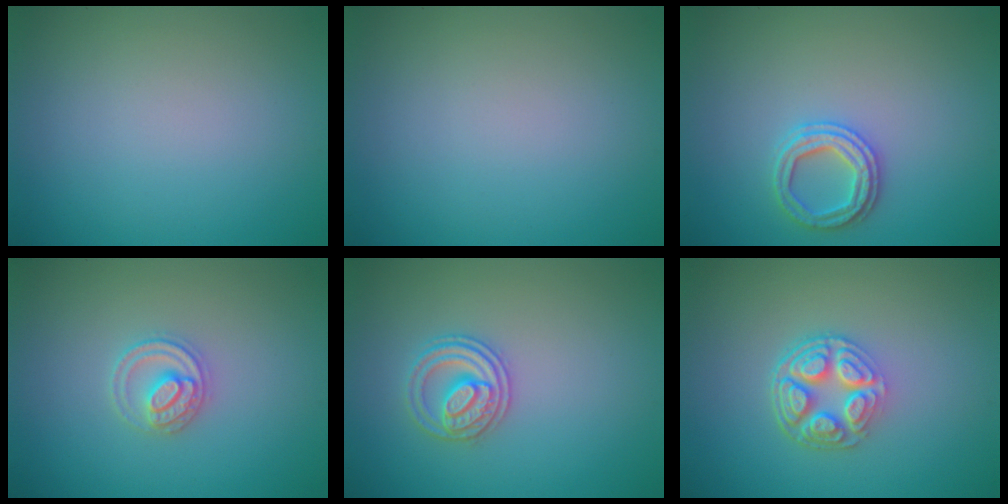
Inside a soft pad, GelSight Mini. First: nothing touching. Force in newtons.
{"total": 0.0}
{"total": 2.4, "press": 2.4, "slide": 0.1}
{"total": 2.5, "press": 2.4, "slide": 0.3}
{"total": 2.6, "press": 2.6, "slide": 0.5}
{"total": 4.9, "press": 3.6, "slide": 3.3}